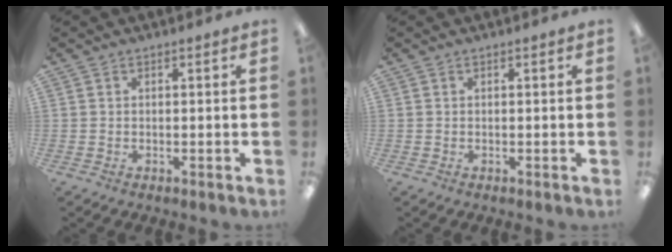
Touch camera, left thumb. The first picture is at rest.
{"total": 0.0}